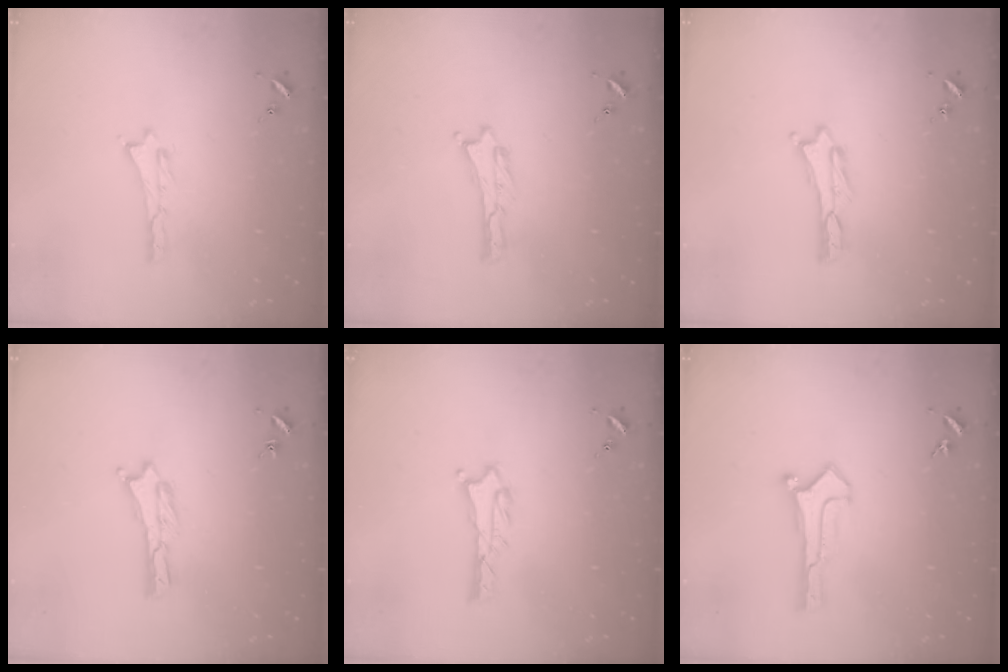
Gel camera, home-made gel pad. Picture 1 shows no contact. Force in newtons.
{"total": 0.0}
{"total": 0.0}
{"total": 0.0}
{"total": 1.3, "press": 1.3, "slide": 0.3}
{"total": 0.6, "press": 0.6, "slide": 0.0}